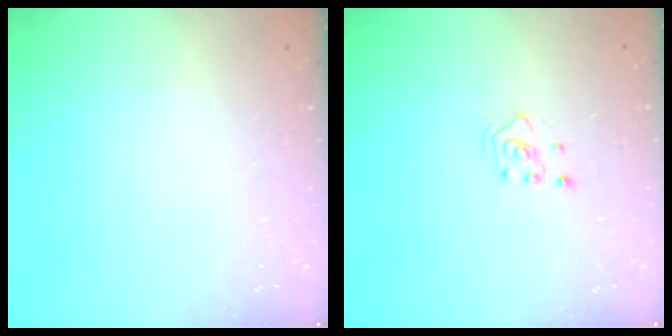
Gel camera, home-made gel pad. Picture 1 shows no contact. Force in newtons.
{"total": 1.6, "press": 1.5, "slide": 0.2}